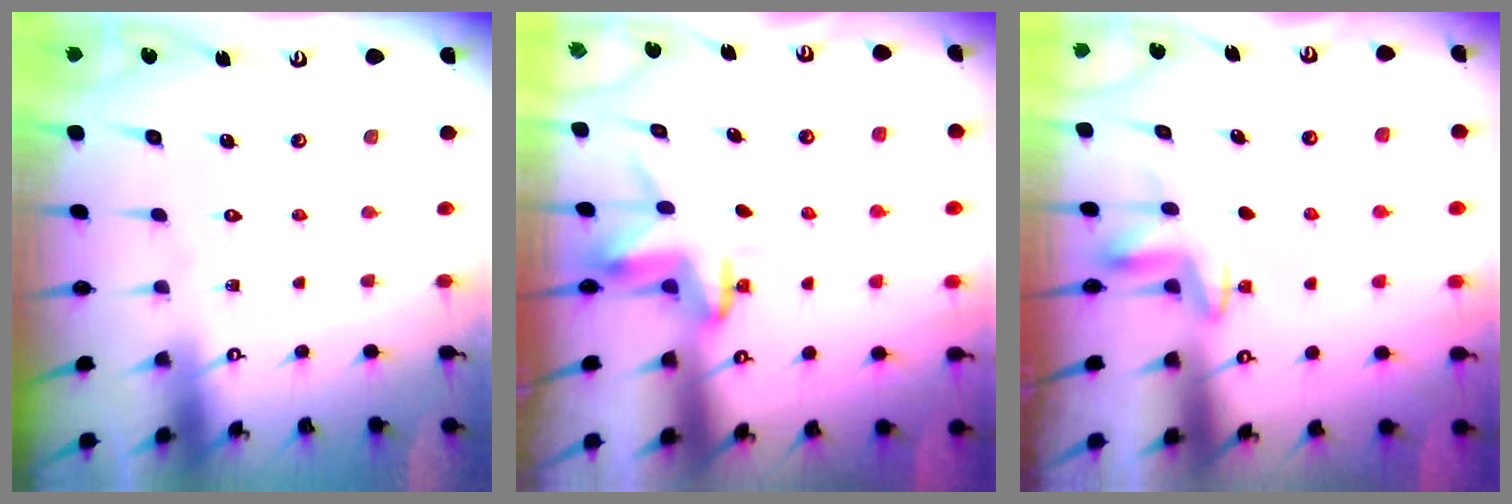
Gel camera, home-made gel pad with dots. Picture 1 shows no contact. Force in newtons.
{"total": 4.0, "press": 4.0, "slide": 0.3}
{"total": 3.7, "press": 3.6, "slide": 0.4}